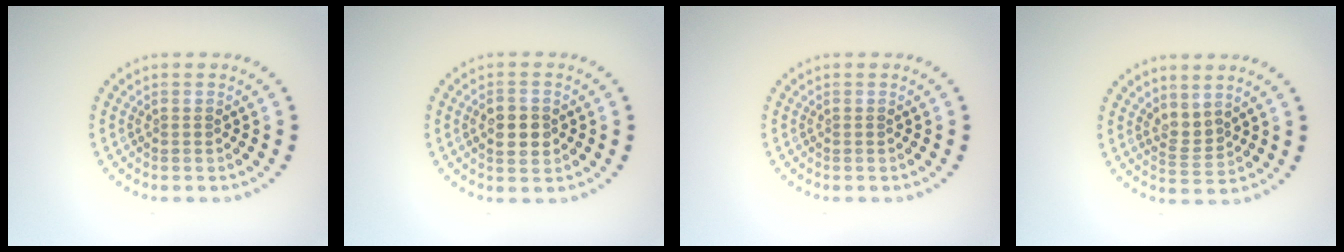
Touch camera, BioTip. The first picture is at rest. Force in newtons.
{"total": 2.9, "press": 2.9, "slide": 0.1}
{"total": 0.0}
{"total": 1.8, "press": 1.3, "slide": 1.3}